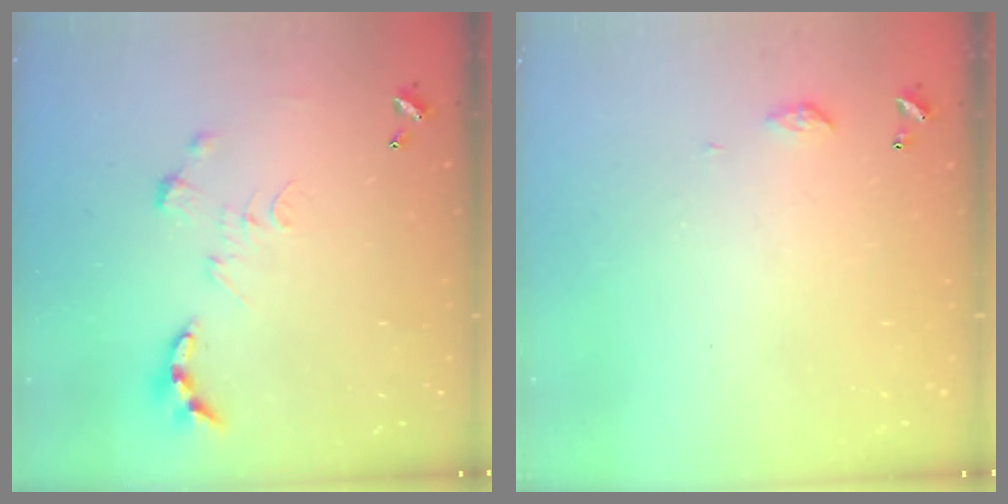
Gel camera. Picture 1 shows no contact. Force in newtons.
{"total": 4.6, "press": 4.5, "slide": 0.6}